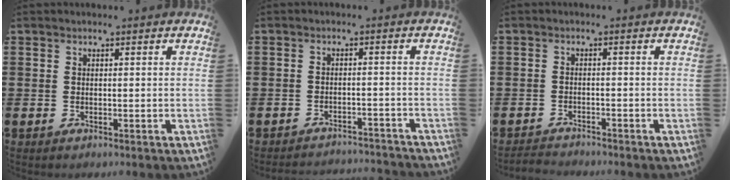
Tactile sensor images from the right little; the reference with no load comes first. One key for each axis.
{"total": 2.2, "fx": -2.2, "fy": -0.1, "fz": -0.1, "tx": -0.004, "ty": 0.004, "tz": -0.047}
{"total": 1.4, "fx": -1.4, "fy": 0.0, "fz": -0.1, "tx": -0.003, "ty": 0.002, "tz": -0.029}